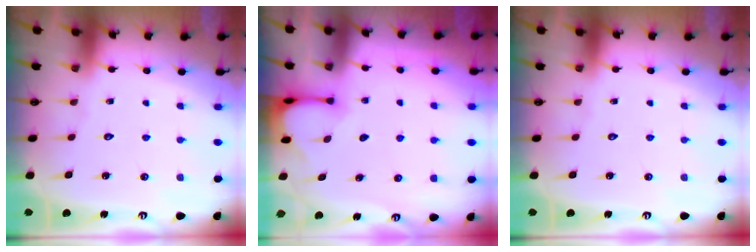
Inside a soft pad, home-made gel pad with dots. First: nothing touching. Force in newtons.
{"total": 3.1, "press": 3.1, "slide": 0.4}
{"total": 0.0}